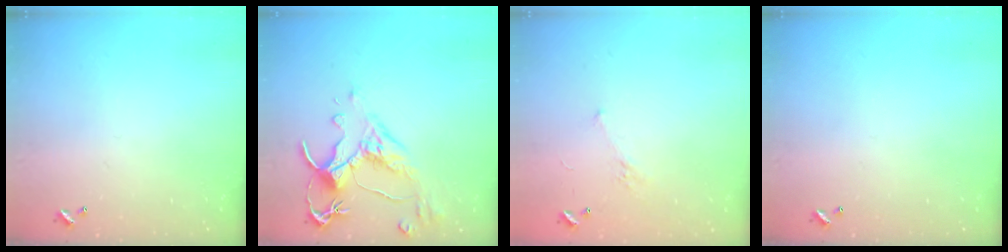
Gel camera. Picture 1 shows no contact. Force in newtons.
{"total": 3.1, "press": 2.7, "slide": 1.4}
{"total": 2.8, "press": 2.6, "slide": 1.1}
{"total": 0.0}